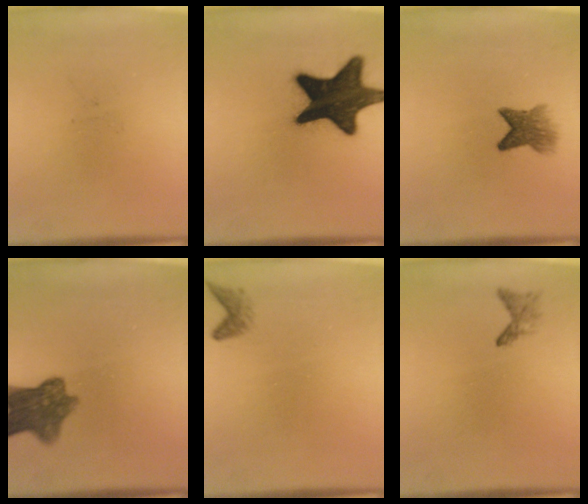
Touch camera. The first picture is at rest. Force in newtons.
{"total": 17.6}
{"total": 4.2}
{"total": 8.0}
{"total": 1.3}
{"total": 1.1}